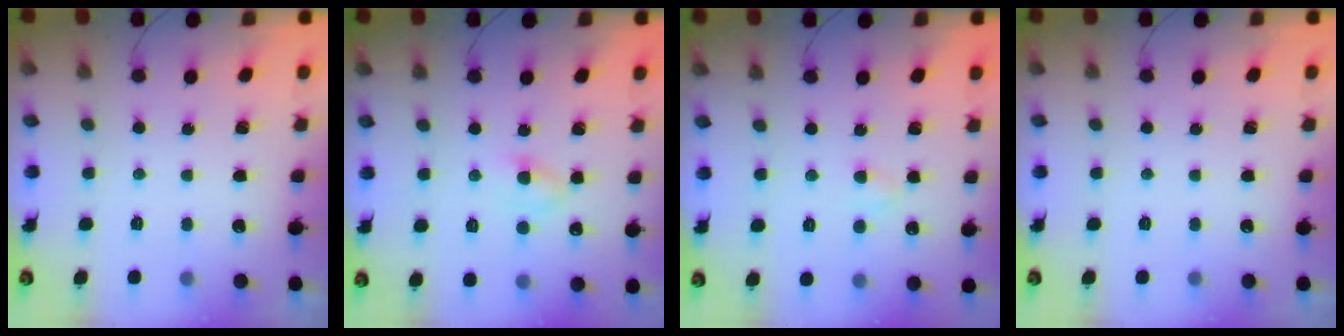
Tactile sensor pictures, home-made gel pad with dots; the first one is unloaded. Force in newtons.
{"total": 4.3, "press": 4.0, "slide": 1.5}
{"total": 2.4, "press": 2.2, "slide": 1.0}
{"total": 0.0}